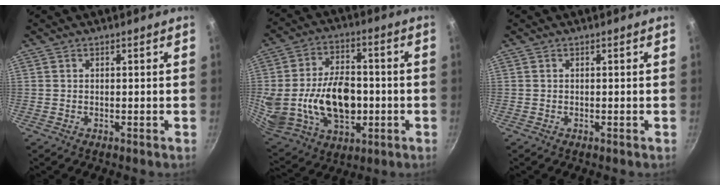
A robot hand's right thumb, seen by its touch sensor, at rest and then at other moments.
{"total": 22.9, "force": [-1.8, 15.4, 16.9], "torque": [-0.310, 0.015, -0.013]}
{"total": 0.0}